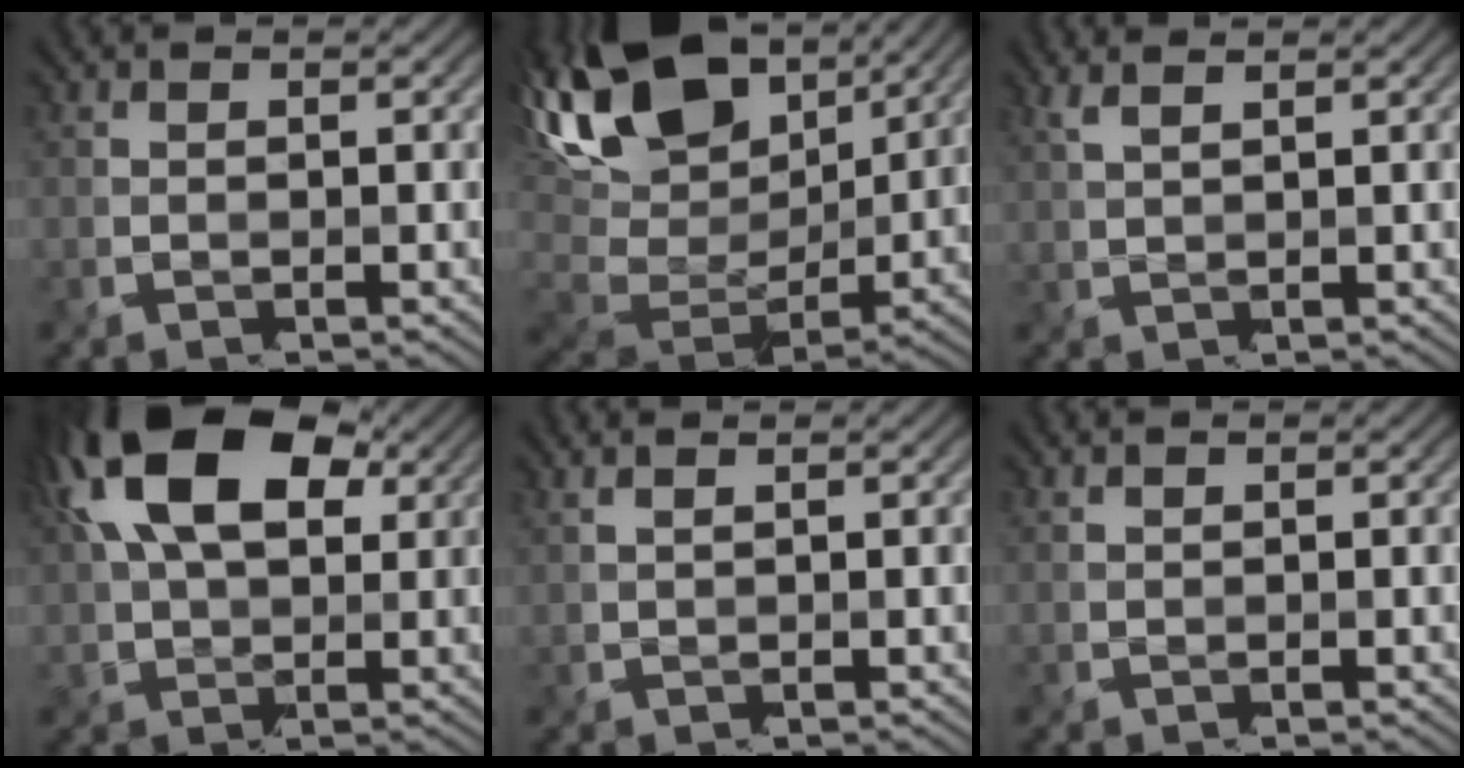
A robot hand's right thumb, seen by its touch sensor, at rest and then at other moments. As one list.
[{"total": 18.2, "force": [9.3, 8.8, 12.9], "torque": [-0.301, 0.034, 0.171]}, {"total": 2.3, "force": [1.8, -0.5, 1.4], "torque": [-0.047, 0.003, 0.051]}, {"total": 16.7, "force": [6.2, 9.1, 12.6], "torque": [-0.251, 0.048, 0.091]}, {"total": 1.6, "force": [1.3, -0.6, 0.6], "torque": [-0.024, 0.001, 0.038]}, {"total": 0.6, "force": [0.4, -0.4, -0.1], "torque": [-0.004, -0.006, 0.014]}]